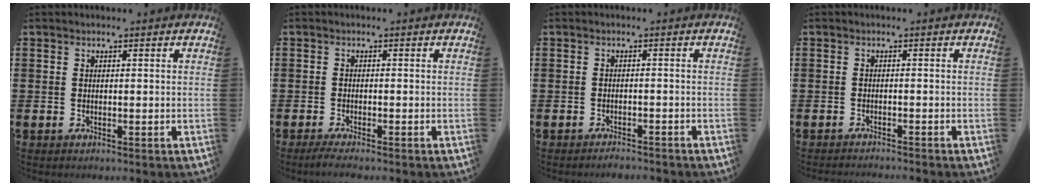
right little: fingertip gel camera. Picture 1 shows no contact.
{"total": 1.3, "force": [-0.9, 0.1, 1.0], "torque": [-0.016, -0.002, -0.017]}
{"total": 1.2, "force": [-1.2, 0.0, 0.0], "torque": [-0.004, 0.002, -0.025]}
{"total": 0.9, "force": [-0.9, -0.2, 0.0], "torque": [0.000, 0.000, -0.018]}